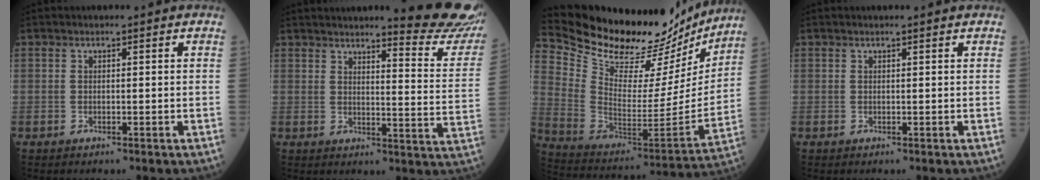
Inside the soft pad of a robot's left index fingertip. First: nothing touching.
{"total": 15.5, "force": [14.1, -0.1, 6.2], "torque": [-0.071, -0.090, 0.157]}
{"total": 27.7, "force": [25.0, 6.9, 9.7], "torque": [-0.176, -0.051, 0.369]}
{"total": 1.5, "force": [1.4, -0.1, 0.5], "torque": [-0.010, 0.003, 0.019]}